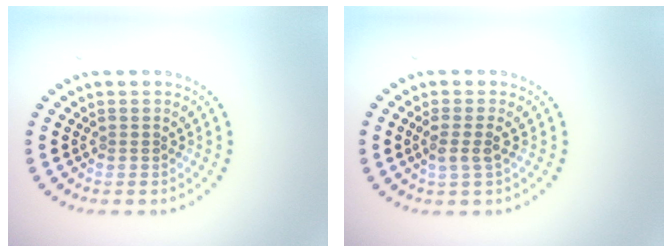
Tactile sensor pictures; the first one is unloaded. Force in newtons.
{"total": 1.7, "press": 1.4, "slide": 0.8}